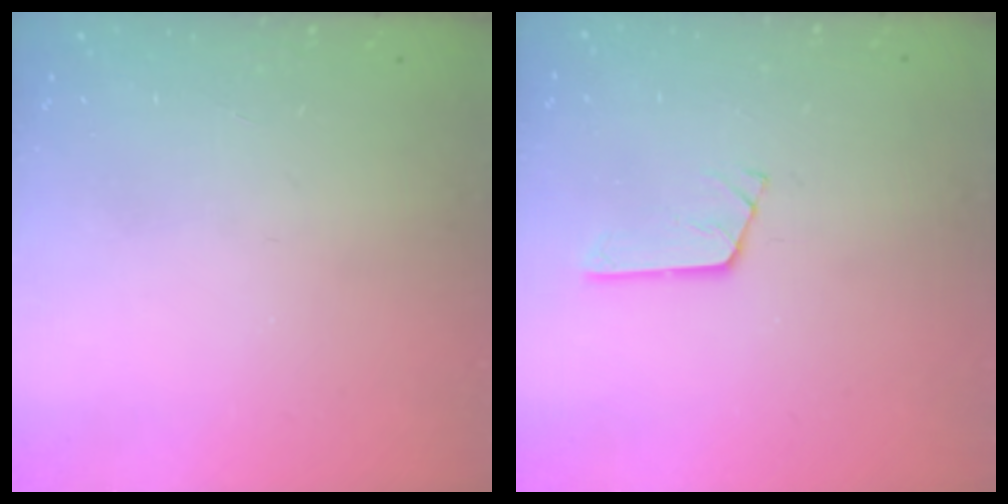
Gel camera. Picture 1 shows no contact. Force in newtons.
{"total": 2.9, "press": 2.9, "slide": 0.1}